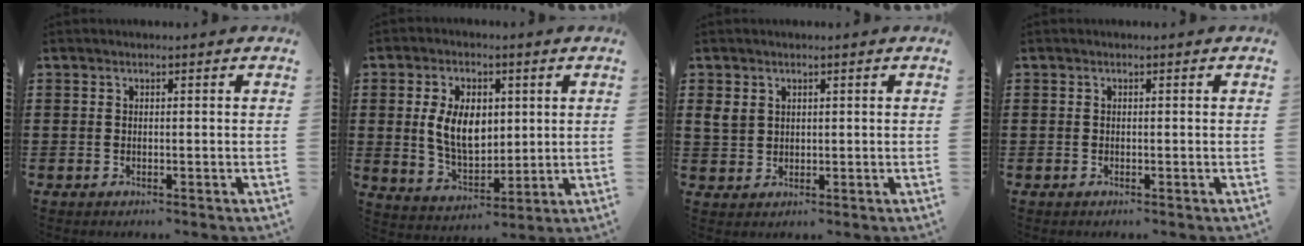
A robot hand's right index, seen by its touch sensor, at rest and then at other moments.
{"total": 8.5, "force": [1.2, 5.4, 6.4], "torque": [-0.138, 0.009, 0.019]}
{"total": 2.7, "force": [1.2, 2.1, 1.2], "torque": [-0.039, 0.007, 0.020]}
{"total": 0.0}